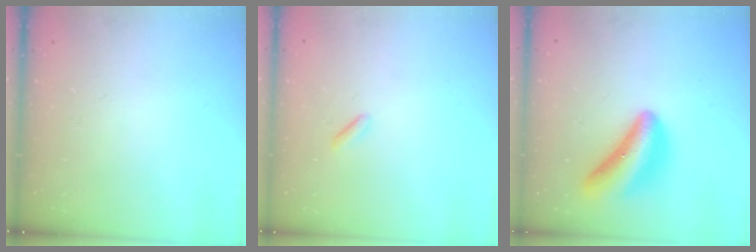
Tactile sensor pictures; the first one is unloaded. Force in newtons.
{"total": 1.0, "press": 0.9, "slide": 0.4}
{"total": 13.4, "press": 13.4, "slide": 0.4}